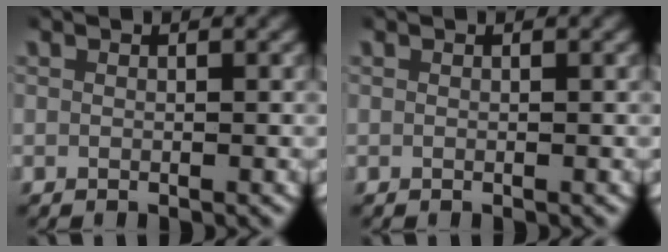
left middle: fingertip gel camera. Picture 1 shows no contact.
{"total": 0.0}